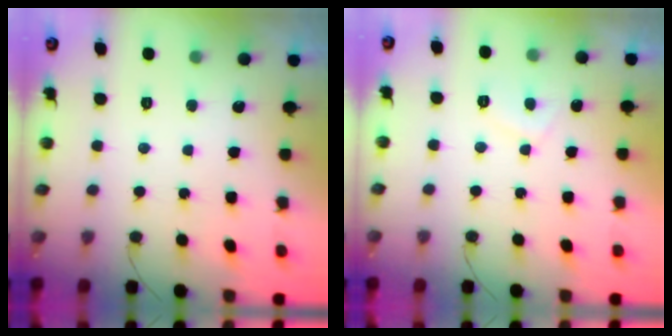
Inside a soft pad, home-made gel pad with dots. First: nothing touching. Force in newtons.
{"total": 2.7, "press": 2.6, "slide": 0.8}